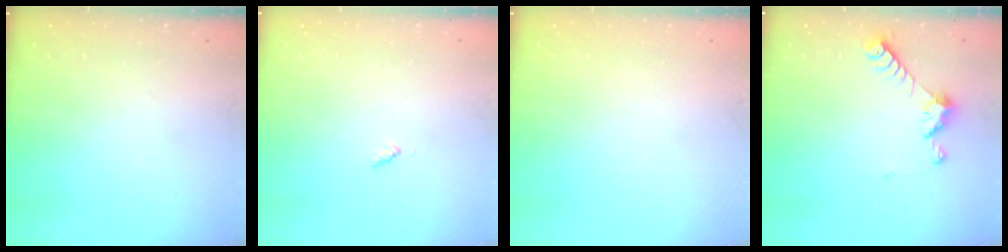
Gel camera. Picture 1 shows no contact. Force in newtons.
{"total": 3.0, "press": 3.0, "slide": 0.3}
{"total": 0.0}
{"total": 7.2, "press": 7.2, "slide": 0.5}